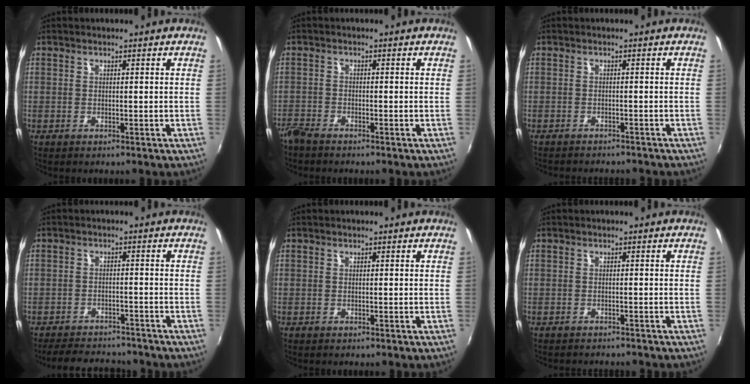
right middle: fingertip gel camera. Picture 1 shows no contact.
{"total": 3.4, "force": [-3.1, 0.7, 1.1], "torque": [-0.033, -0.013, -0.064]}
{"total": 5.0, "force": [-4.6, 1.2, 1.5], "torque": [-0.041, -0.013, -0.066]}
{"total": 10.0, "force": [-8.9, 3.5, 3.0], "torque": [-0.079, 0.010, -0.125]}
{"total": 0.0}
{"total": 2.9, "force": [-2.7, 0.7, 0.7], "torque": [-0.021, -0.012, -0.041]}